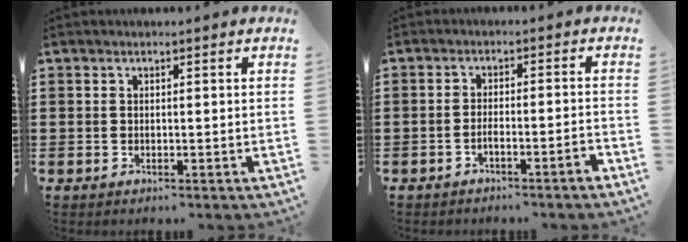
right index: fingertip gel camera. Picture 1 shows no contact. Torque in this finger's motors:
{"motor_torque": [1.05, 1.09, 0.00, 0.00]}